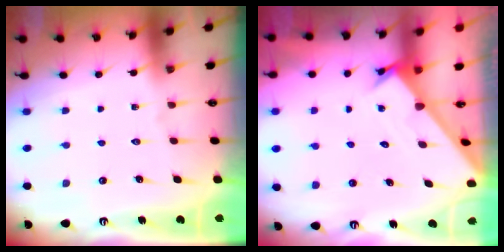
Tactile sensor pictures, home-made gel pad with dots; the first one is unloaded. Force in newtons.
{"total": 1.7, "press": 1.7, "slide": 0.1}